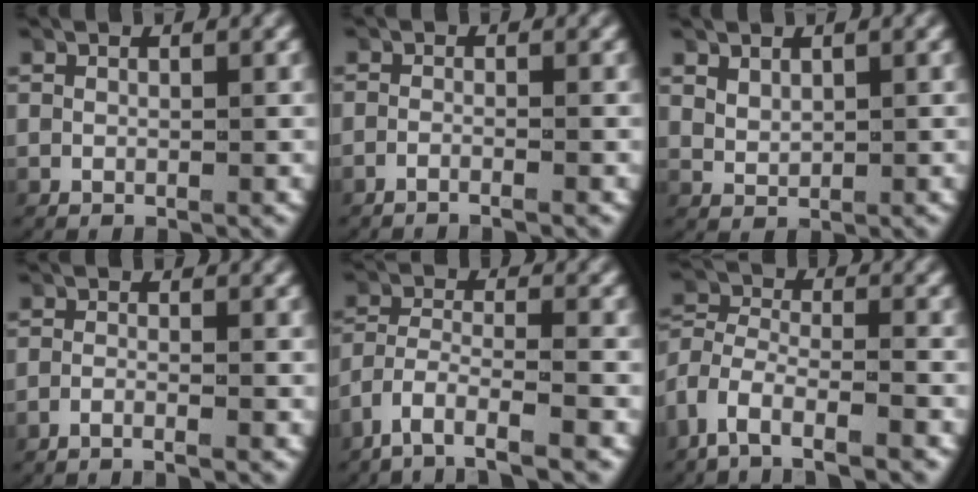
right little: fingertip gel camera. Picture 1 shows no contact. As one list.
[{"total": 1.9, "force": [-1.8, 0.1, 0.7], "torque": [-0.024, -0.003, -0.032]}, {"total": 1.2, "force": [0.9, 0.4, 0.6], "torque": [-0.021, -0.006, 0.030]}, {"total": 2.3, "force": [-2.1, 0.0, 0.9], "torque": [-0.028, -0.006, -0.035]}, {"total": 5.9, "force": [-4.3, 2.0, 3.5], "torque": [-0.082, -0.035, -0.056]}, {"total": 6.7, "force": [-4.1, 4.4, 3.1], "torque": [-0.089, -0.041, -0.061]}]